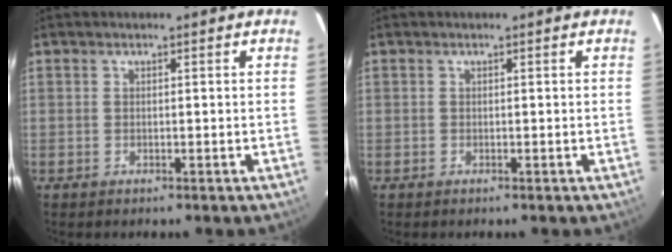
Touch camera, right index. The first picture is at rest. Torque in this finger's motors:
{"motor_torque": [0.14, 0.15, 0.04, 0.01]}